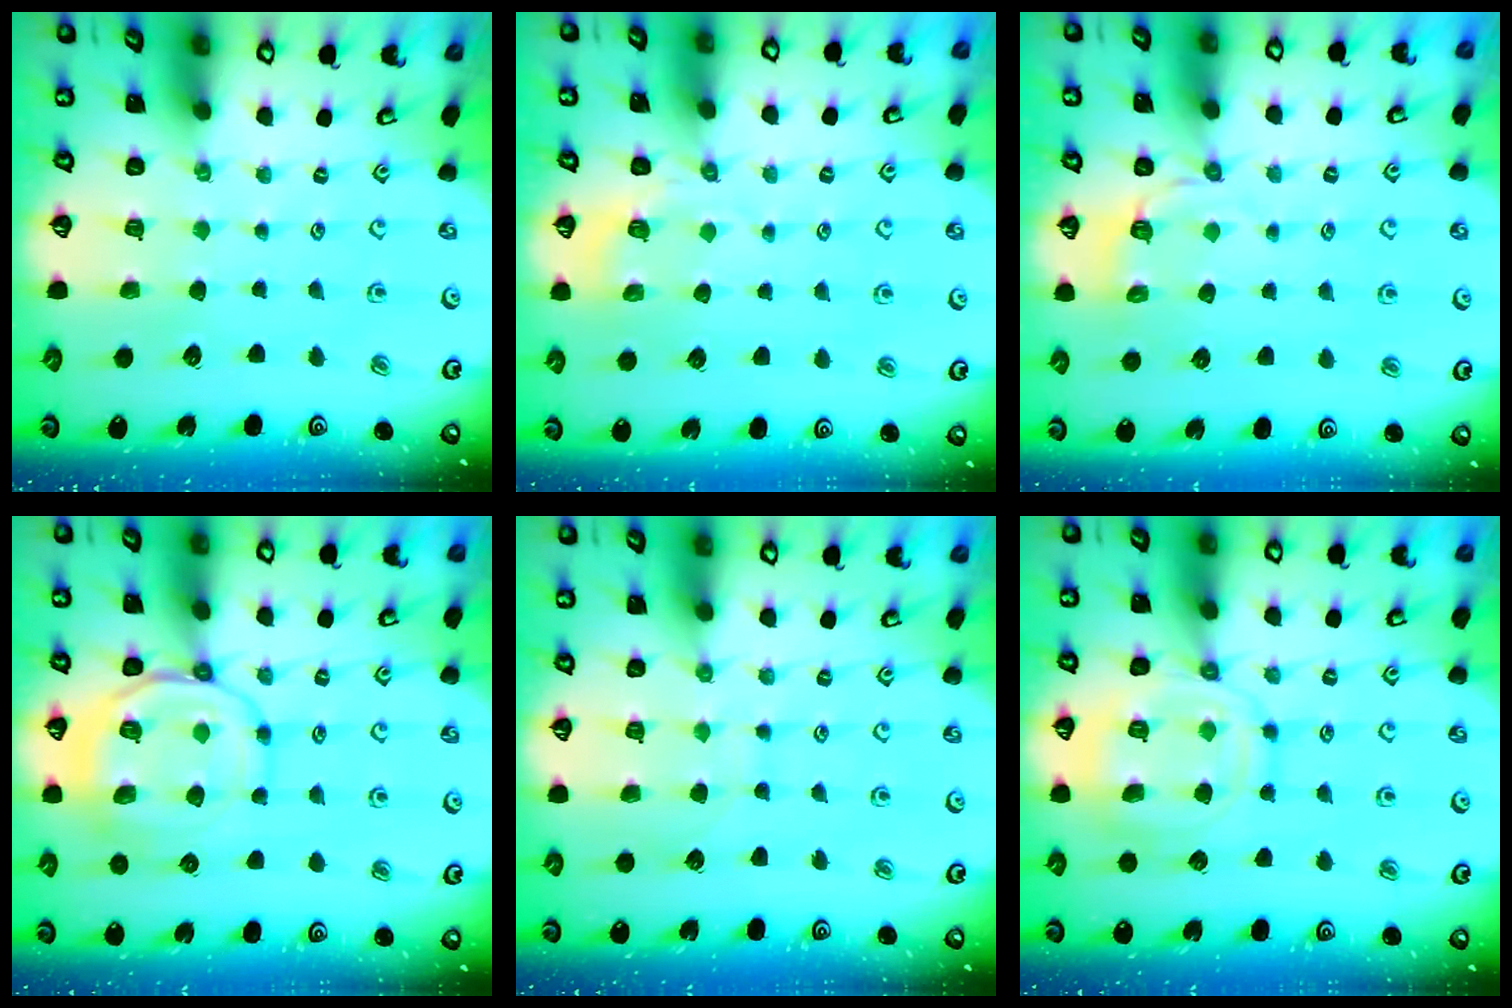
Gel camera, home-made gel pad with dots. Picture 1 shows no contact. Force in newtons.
{"total": 3.9, "press": 3.1, "slide": 2.3}
{"total": 3.8, "press": 3.3, "slide": 2.0}
{"total": 11.6, "press": 11.5, "slide": 1.1}
{"total": 5.7, "press": 5.7, "slide": 0.6}
{"total": 11.9, "press": 11.9, "slide": 0.7}